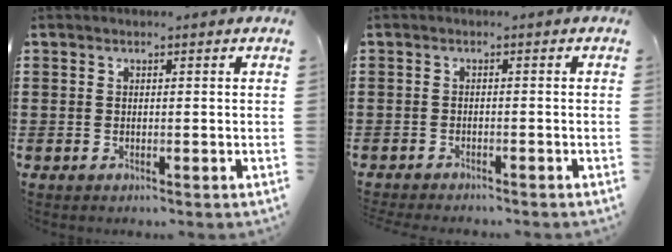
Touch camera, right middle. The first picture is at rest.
{"total": 1.3, "force": [-1.3, 0.0, 0.0], "torque": [-0.004, -0.001, -0.026]}